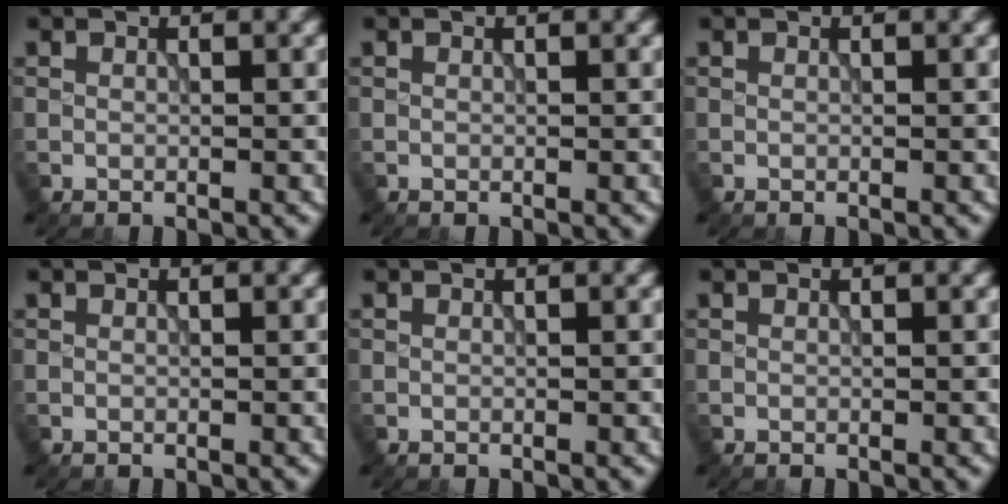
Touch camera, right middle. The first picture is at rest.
{"total": 0.0}
{"total": 0.0}
{"total": 0.0}
{"total": 0.0}
{"total": 0.0}